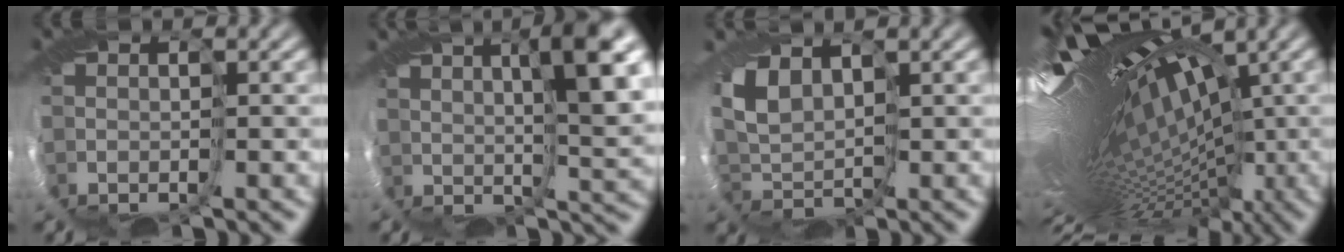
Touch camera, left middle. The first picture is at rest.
{"total": 7.6, "force": [3.1, 1.2, 6.8], "torque": [-0.100, 0.009, 0.051]}
{"total": 2.6, "force": [1.6, 1.4, 1.5], "torque": [-0.047, 0.002, 0.028]}
{"total": 17.7, "force": [2.3, 6.1, 16.4], "torque": [-0.230, 0.024, 0.044]}